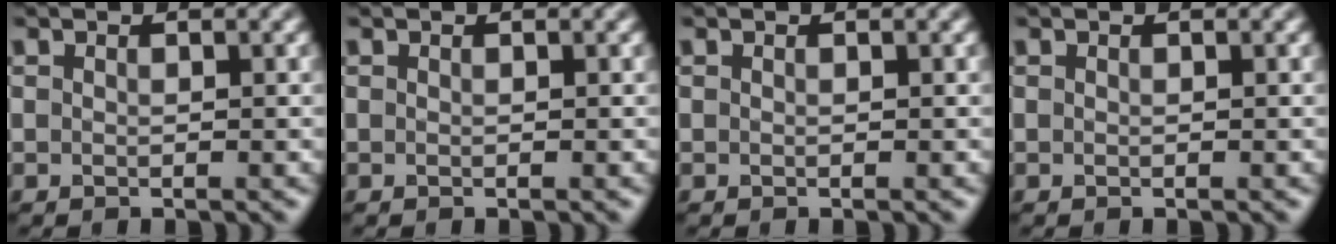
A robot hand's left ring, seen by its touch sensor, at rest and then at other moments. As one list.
[{"total": 0.0}, {"total": 0.0}, {"total": 0.0}]